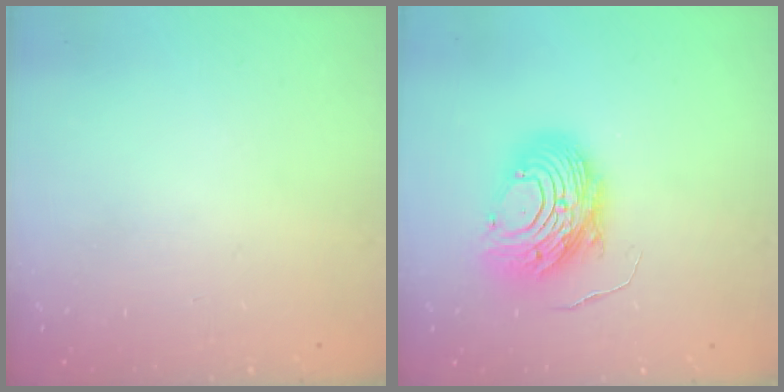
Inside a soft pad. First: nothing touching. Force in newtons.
{"total": 12.5, "press": 12.5, "slide": 0.7}